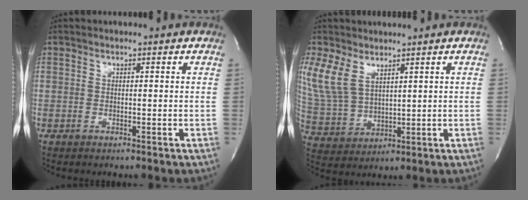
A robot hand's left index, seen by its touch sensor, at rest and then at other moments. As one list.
[{"total": 7.4, "force": [4.3, 4.1, 4.4], "torque": [-0.118, 0.004, 0.102]}]